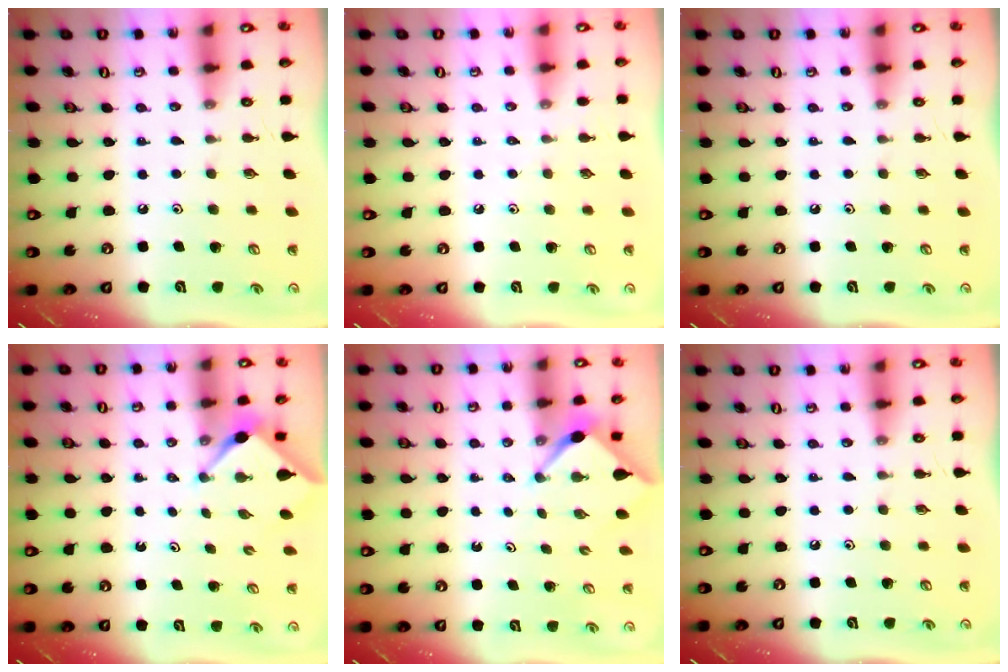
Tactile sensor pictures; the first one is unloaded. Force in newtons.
{"total": 1.9, "press": 1.9, "slide": 0.4}
{"total": 0.0}
{"total": 3.0, "press": 3.0, "slide": 0.2}
{"total": 2.5, "press": 2.5, "slide": 0.3}
{"total": 0.0}